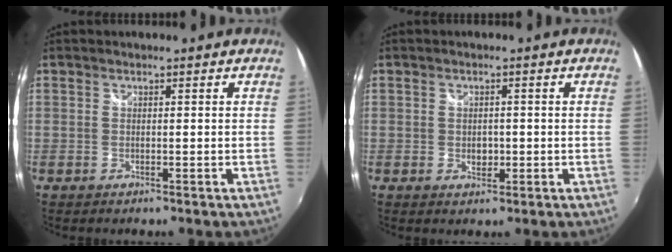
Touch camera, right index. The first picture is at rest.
{"total": 2.3, "force": [-0.4, 1.8, 1.3], "torque": [-0.020, 0.001, -0.006]}